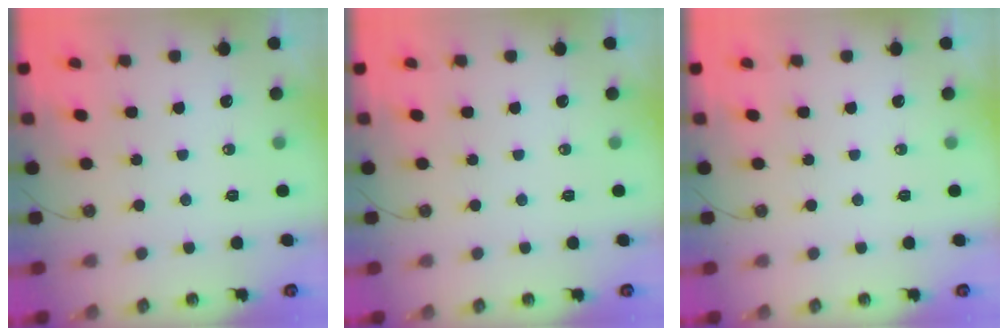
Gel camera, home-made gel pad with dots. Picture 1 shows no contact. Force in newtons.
{"total": 0.0}
{"total": 0.0}